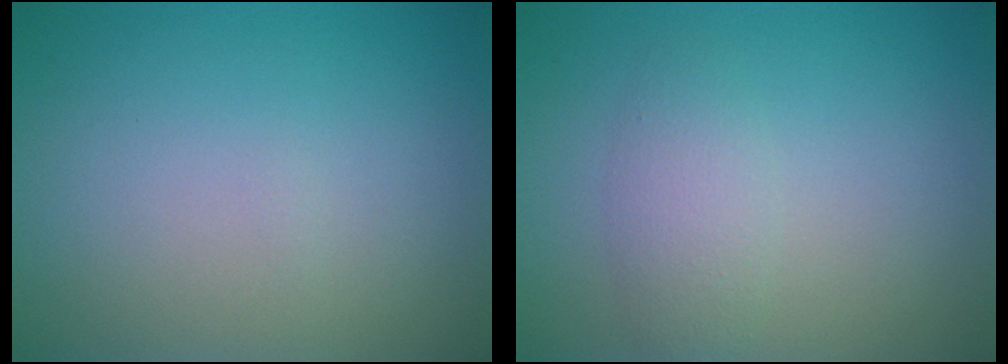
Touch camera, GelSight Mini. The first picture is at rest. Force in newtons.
{"total": 2.2, "press": 2.2, "slide": 0.1}